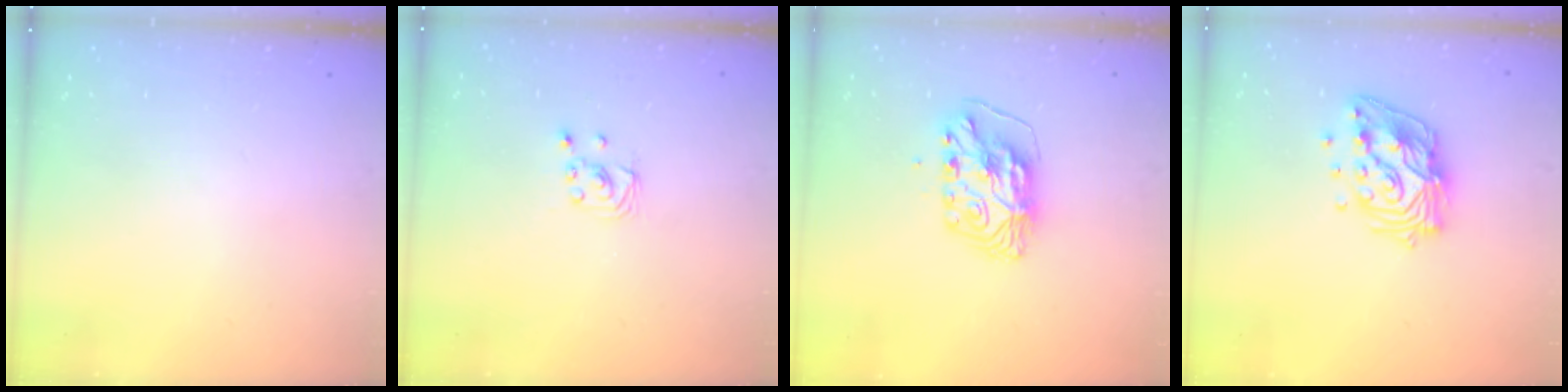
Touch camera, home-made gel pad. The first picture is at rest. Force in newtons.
{"total": 2.2, "press": 2.2, "slide": 0.2}
{"total": 8.8, "press": 8.8, "slide": 0.8}
{"total": 15.9, "press": 15.8, "slide": 1.8}